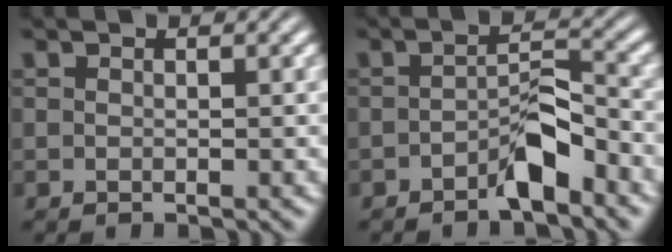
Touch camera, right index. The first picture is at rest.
{"total": 2.7, "force": [-1.9, -0.1, 1.9], "torque": [-0.010, -0.002, -0.031]}